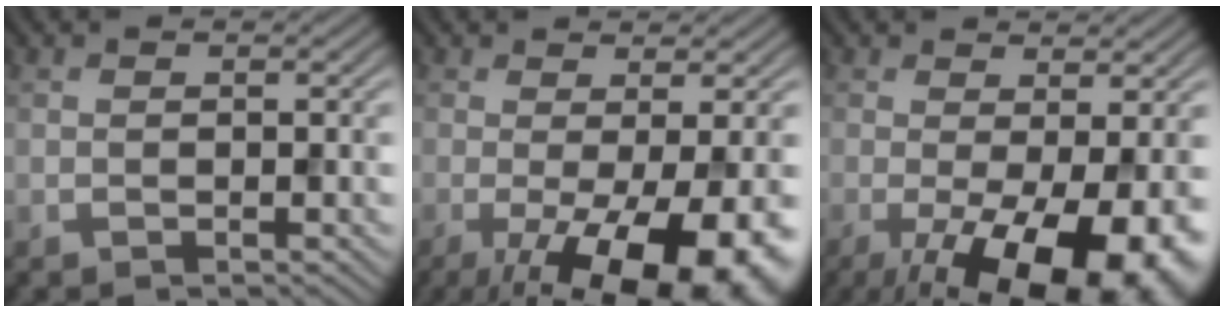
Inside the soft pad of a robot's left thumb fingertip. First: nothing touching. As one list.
[{"total": 13.8, "force": [-4.8, 4.1, 12.2], "torque": [-0.162, -0.011, -0.062]}, {"total": 13.8, "force": [-4.7, 4.6, 12.1], "torque": [-0.177, -0.015, -0.059]}]